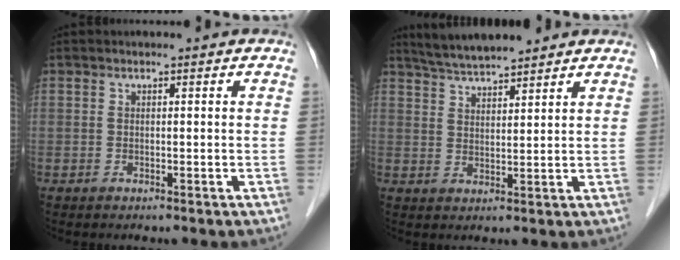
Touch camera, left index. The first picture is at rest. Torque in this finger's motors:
{"motor_torque": [-0.11, -0.15, 0.07, 0.02]}